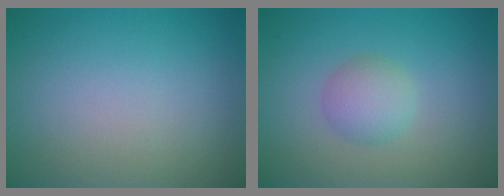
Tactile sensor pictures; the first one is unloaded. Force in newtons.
{"total": 2.4, "press": 2.4, "slide": 0.1}